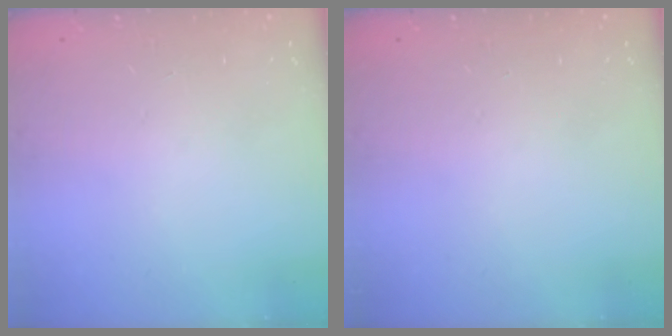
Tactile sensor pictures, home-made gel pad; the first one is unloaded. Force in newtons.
{"total": 0.0}